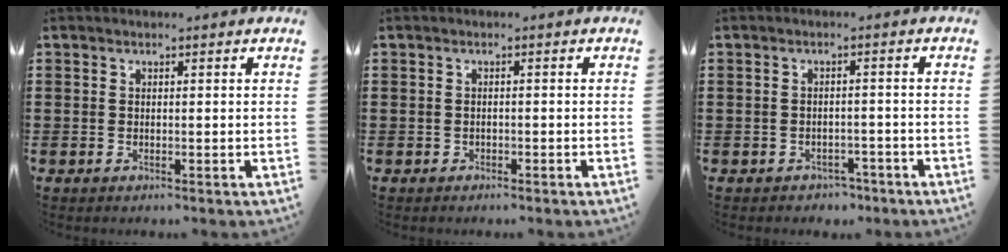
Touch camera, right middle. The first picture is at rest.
{"total": 0.6, "force": [-0.5, 0.2, 0.1], "torque": [-0.004, 0.000, -0.011]}
{"total": 1.8, "force": [-1.7, 0.6, 0.0], "torque": [-0.009, 0.000, -0.037]}